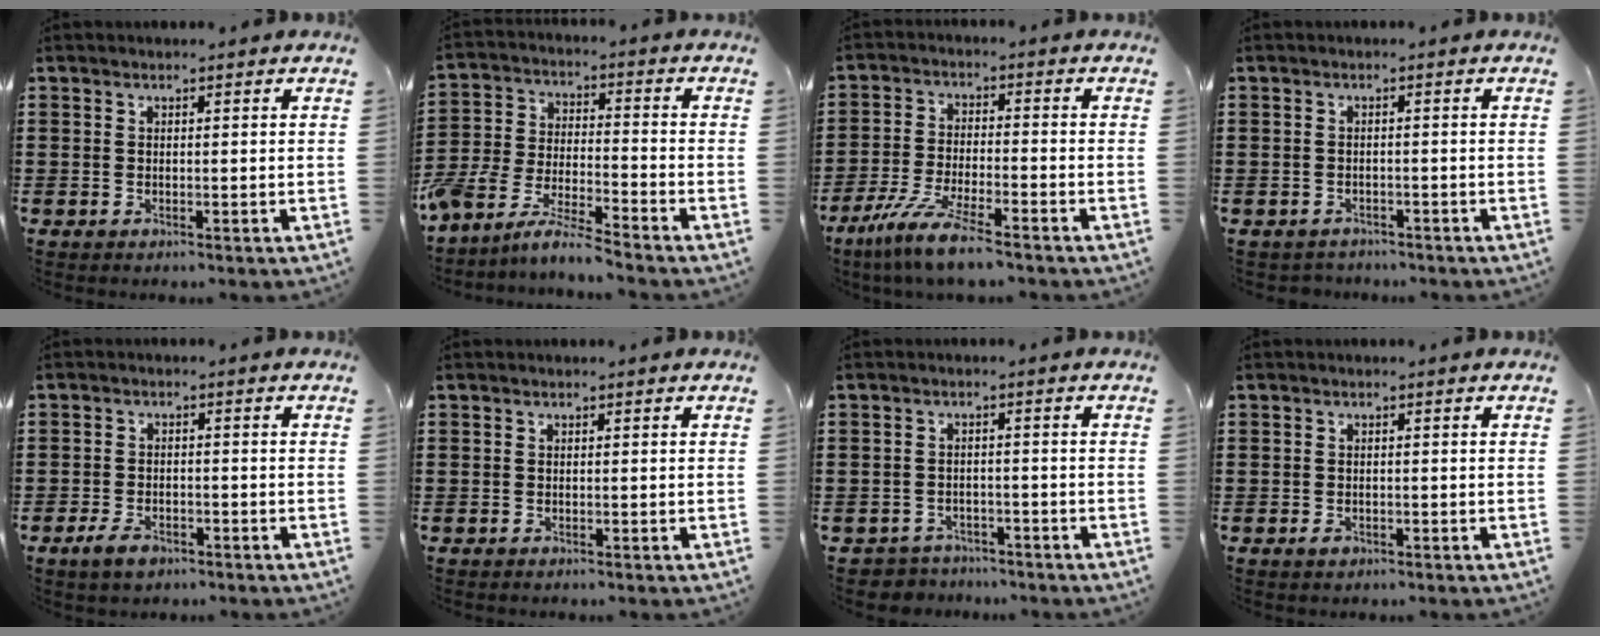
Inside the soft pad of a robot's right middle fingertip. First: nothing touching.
{"total": 7.5, "force": [-7.3, 0.0, 1.5], "torque": [-0.037, -0.001, -0.148]}
{"total": 7.8, "force": [-6.4, 0.2, 4.4], "torque": [-0.100, -0.014, -0.126]}
{"total": 1.4, "force": [-1.4, 0.4, -0.2], "torque": [-0.003, -0.001, -0.032]}
{"total": 3.2, "force": [-2.2, 1.5, 1.7], "torque": [-0.037, 0.000, -0.043]}
{"total": 0.0}
{"total": 2.8, "force": [-2.7, 0.6, -0.4], "torque": [-0.004, -0.002, -0.060]}
{"total": 0.8, "force": [-0.5, 0.5, 0.4], "torque": [-0.010, -0.003, -0.010]}